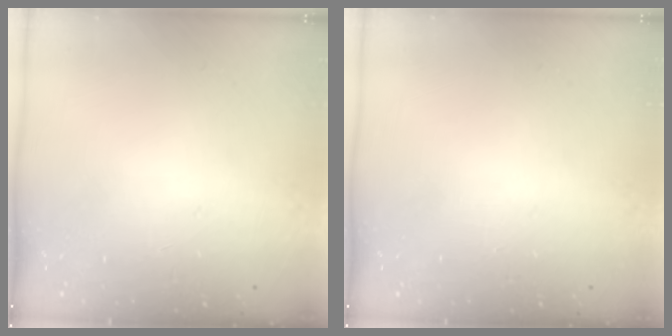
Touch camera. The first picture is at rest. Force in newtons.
{"total": 0.0}